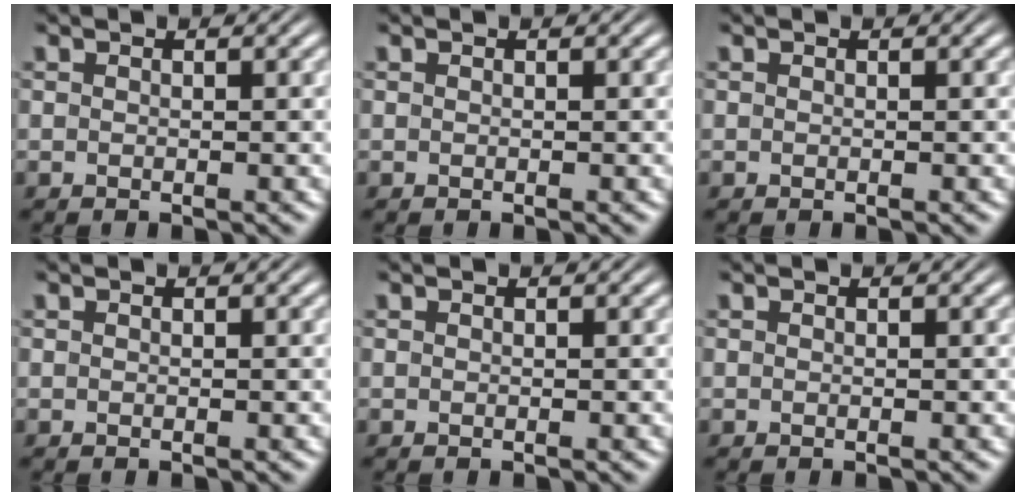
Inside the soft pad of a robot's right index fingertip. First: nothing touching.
{"total": 0.0}
{"total": 0.0}
{"total": 0.0}
{"total": 0.0}
{"total": 0.0}